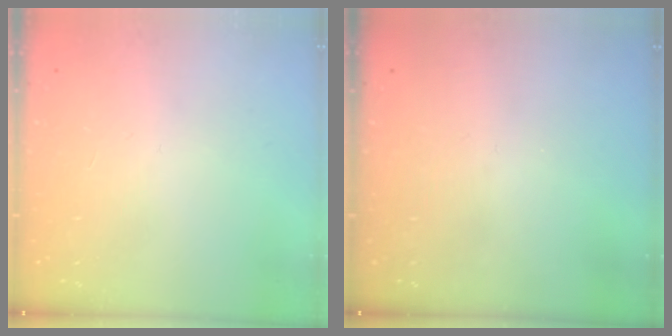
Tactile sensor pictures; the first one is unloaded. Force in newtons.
{"total": 0.0}